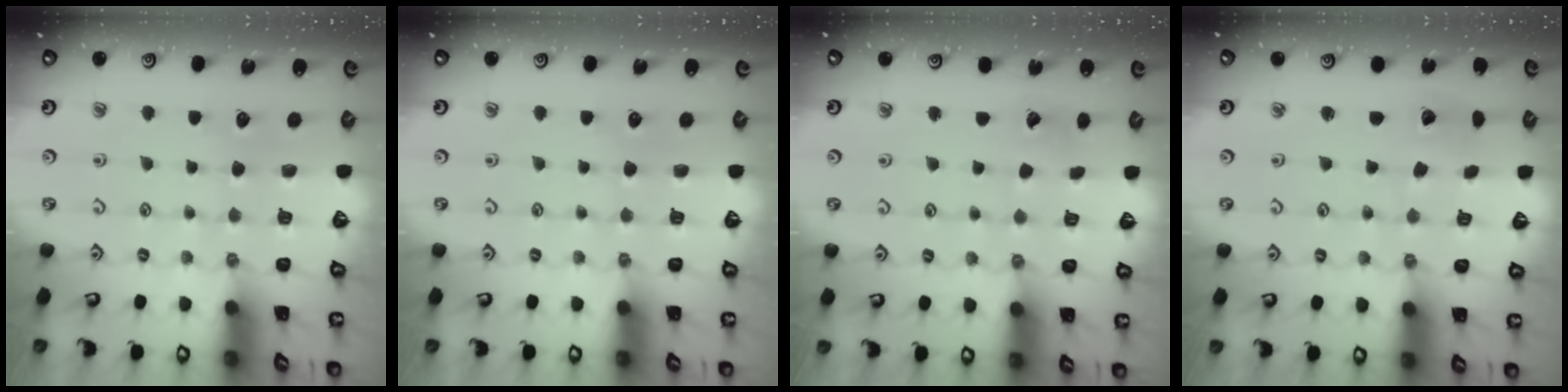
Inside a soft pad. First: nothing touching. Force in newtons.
{"total": 0.0}
{"total": 2.7, "press": 2.7, "slide": 0.3}
{"total": 2.2, "press": 2.2, "slide": 0.1}